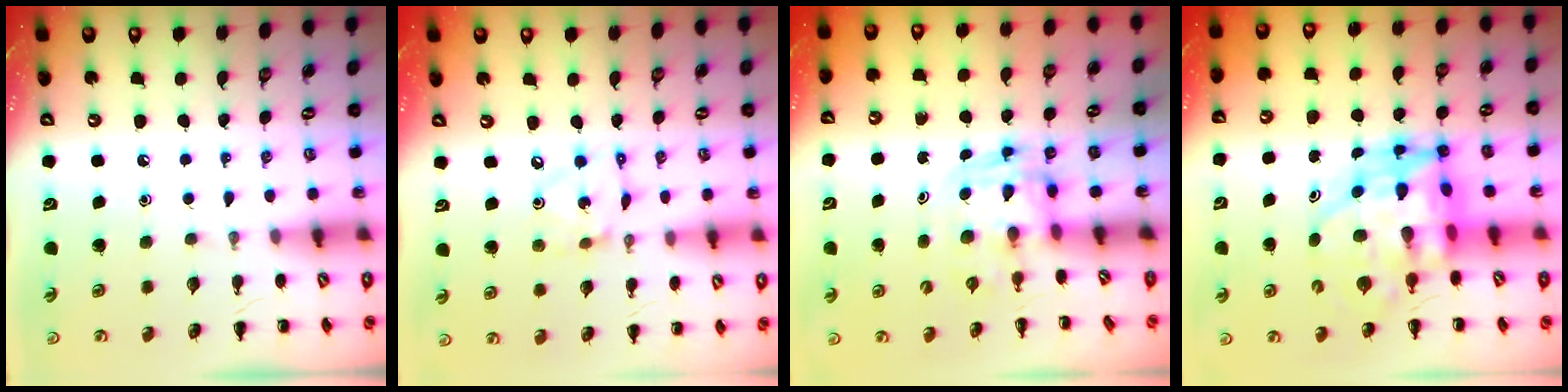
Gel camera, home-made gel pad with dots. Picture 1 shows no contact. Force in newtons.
{"total": 5.4, "press": 5.3, "slide": 0.8}
{"total": 3.6, "press": 3.6, "slide": 0.6}
{"total": 12.5, "press": 12.0, "slide": 3.4}